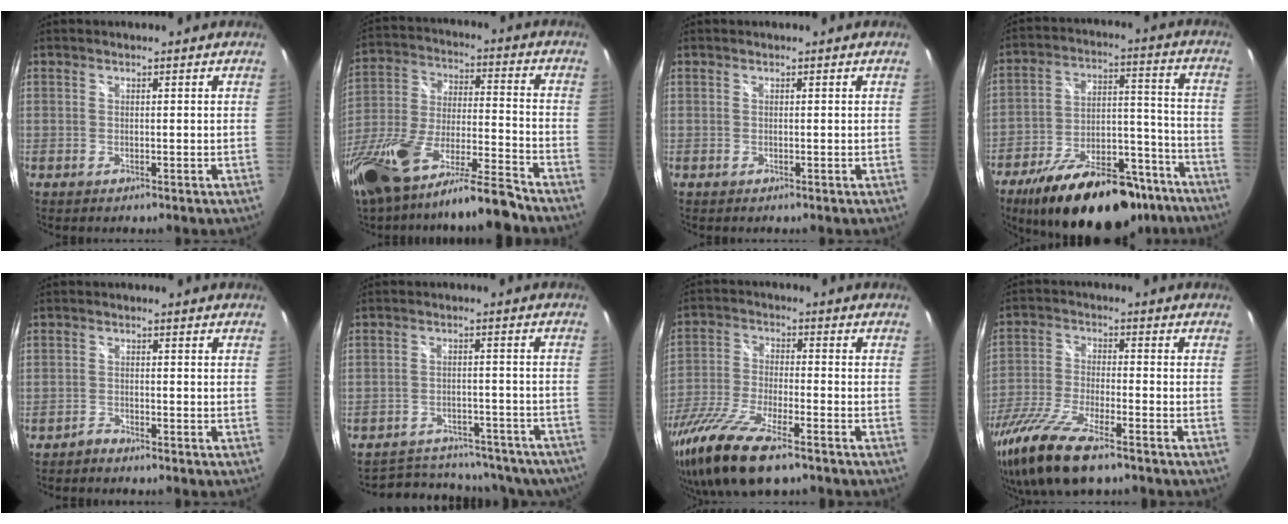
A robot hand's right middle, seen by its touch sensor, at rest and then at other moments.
{"total": 20.7, "force": [-15.8, 3.2, 12.9], "torque": [-0.263, -0.041, -0.280]}
{"total": 0.0}
{"total": 25.8, "force": [-18.8, 11.2, 13.7], "torque": [-0.232, 0.017, -0.258]}
{"total": 1.5, "force": [-1.5, 0.2, -0.1], "torque": [-0.004, -0.001, -0.030]}
{"total": 23.7, "force": [-20.2, 9.5, 8.2], "torque": [-0.155, 0.029, -0.230]}
{"total": 18.7, "force": [-13.0, 4.8, 12.6], "torque": [-0.270, -0.058, -0.245]}
{"total": 17.5, "force": [-12.5, 4.2, 11.4], "torque": [-0.250, -0.053, -0.237]}